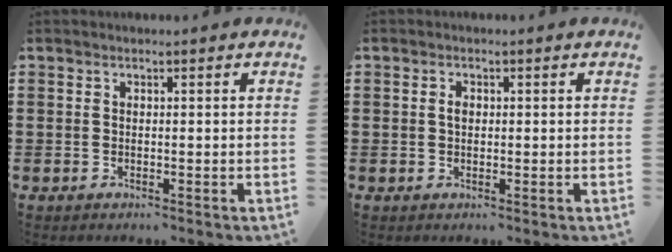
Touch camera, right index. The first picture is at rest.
{"total": 1.2, "force": [0.1, 0.7, 1.0], "torque": [-0.021, 0.004, 0.001]}